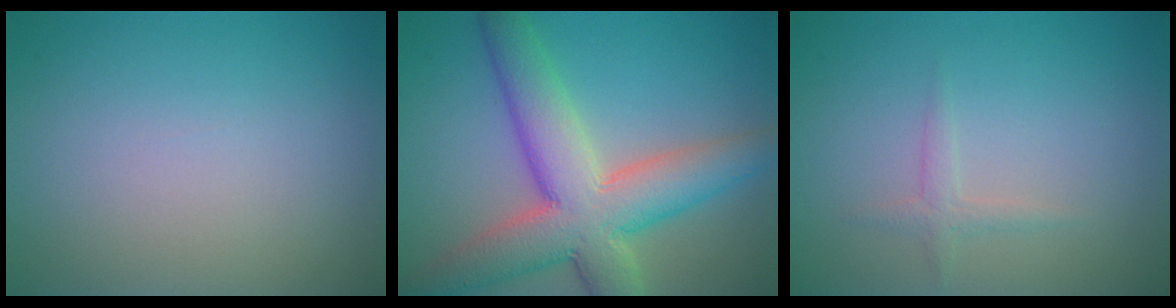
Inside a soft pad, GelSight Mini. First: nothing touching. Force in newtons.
{"total": 9.4, "press": 9.4, "slide": 0.5}
{"total": 1.1, "press": 1.1, "slide": 0.1}